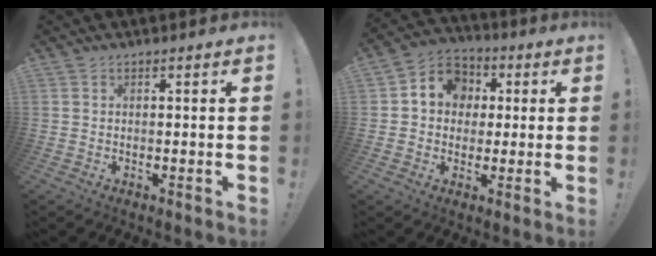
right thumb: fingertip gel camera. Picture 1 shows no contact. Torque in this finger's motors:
{"motor_torque": [1.35, 1.24, 0.08, -0.08, 0.02]}